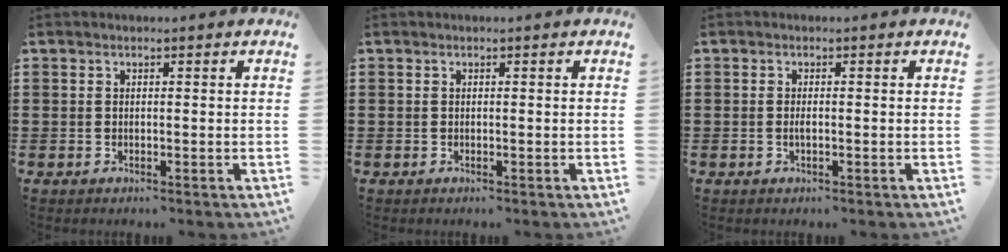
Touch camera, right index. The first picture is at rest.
{"total": 0.0}
{"total": 1.0, "force": [-0.2, 0.3, 1.0], "torque": [-0.019, -0.002, -0.003]}